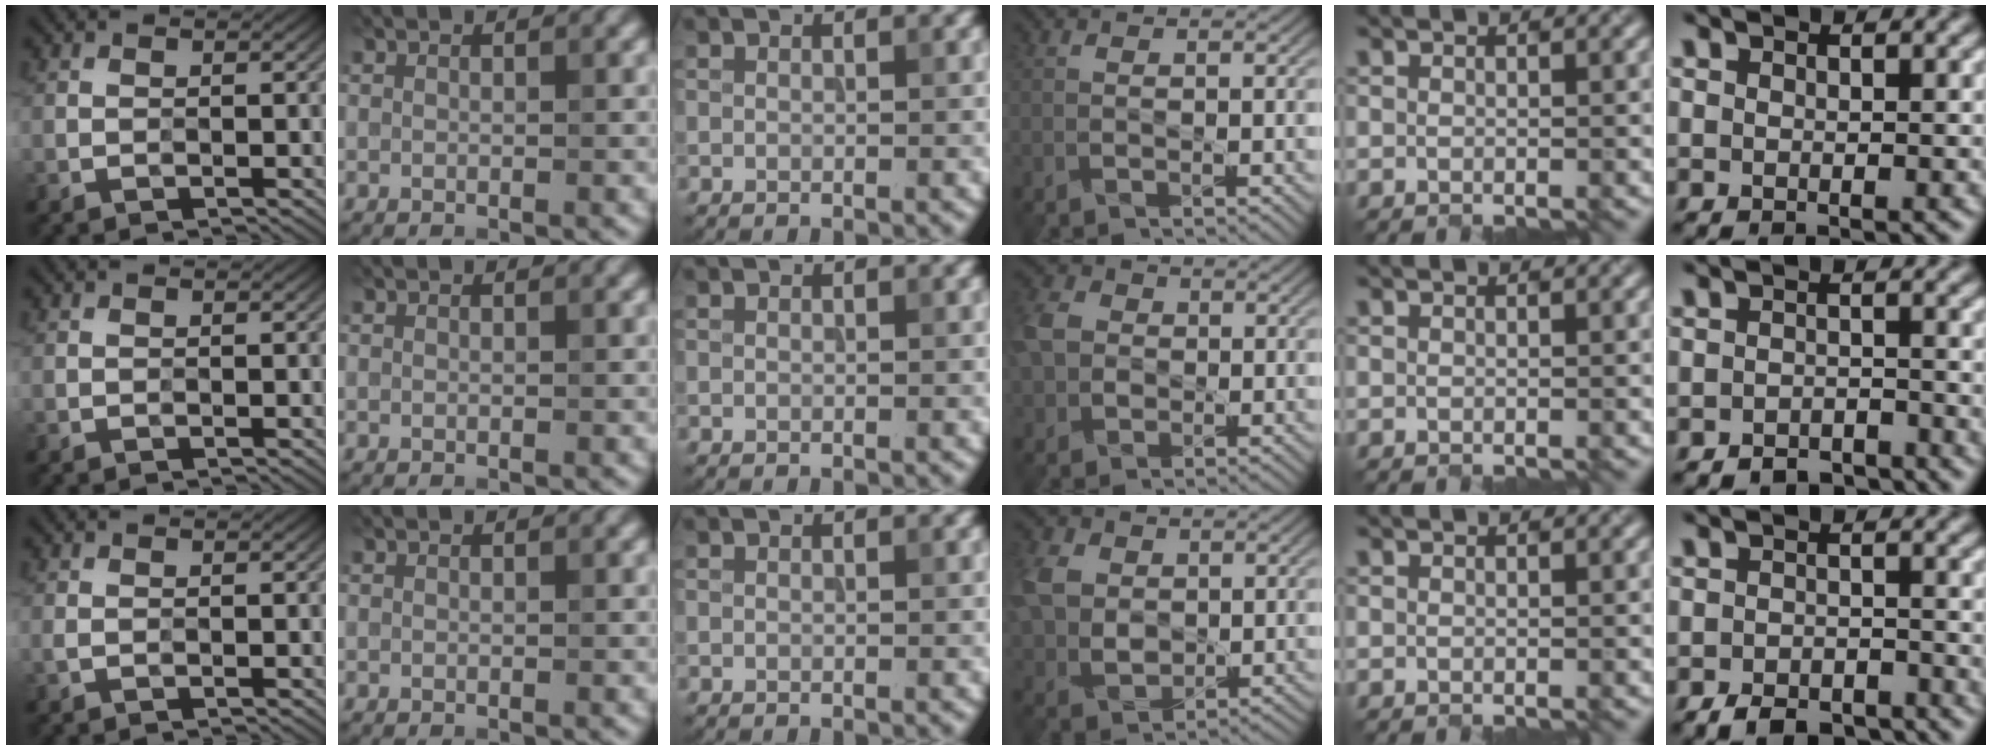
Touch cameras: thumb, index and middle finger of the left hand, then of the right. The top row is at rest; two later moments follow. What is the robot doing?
{"motion": "close", "object": "jewelry box"}